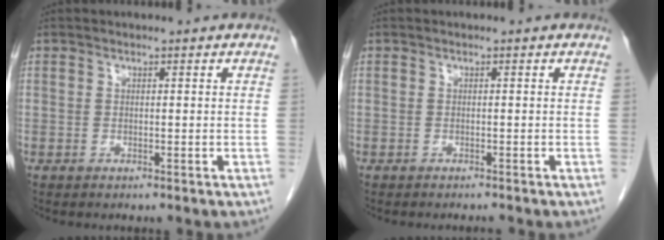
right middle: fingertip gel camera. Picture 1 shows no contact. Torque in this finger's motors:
{"motor_torque": [-0.03, 0.03, -0.02, -0.01]}